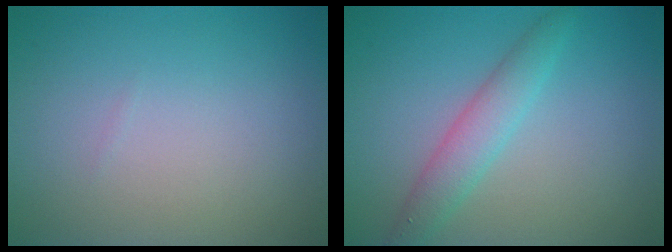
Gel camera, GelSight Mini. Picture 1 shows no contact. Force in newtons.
{"total": 2.9, "press": 2.9, "slide": 0.0}